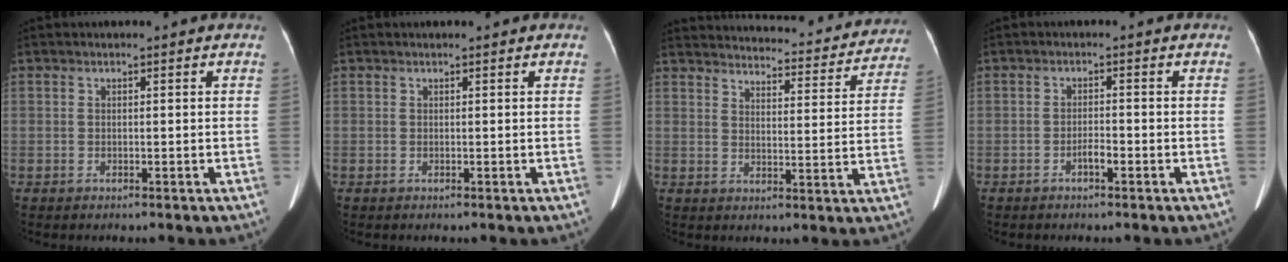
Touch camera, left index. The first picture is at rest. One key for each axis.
{"total": 0.9, "fx": 0.8, "fy": 0.0, "fz": 0.5, "tx": -0.009, "ty": 0.002, "tz": 0.010}
{"total": 25.0, "fx": 23.6, "fy": 5.0, "fz": 6.7, "tx": -0.093, "ty": -0.042, "tz": 0.281}
{"total": 1.7, "fx": -1.4, "fy": 0.0, "fz": 1.0, "tx": -0.013, "ty": -0.005, "tz": -0.021}